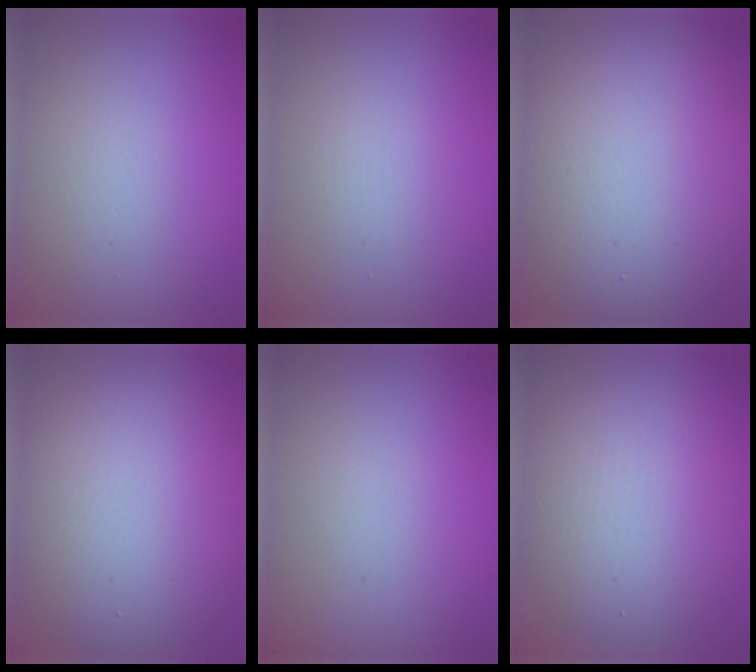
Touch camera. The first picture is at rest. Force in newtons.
{"total": 1.3, "press": 1.3, "slide": 0.1}
{"total": 13.9, "press": 13.8, "slide": 0.9}
{"total": 11.3, "press": 11.3, "slide": 0.8}
{"total": 0.6, "press": 0.6, "slide": 0.0}
{"total": 7.4, "press": 7.4, "slide": 0.4}